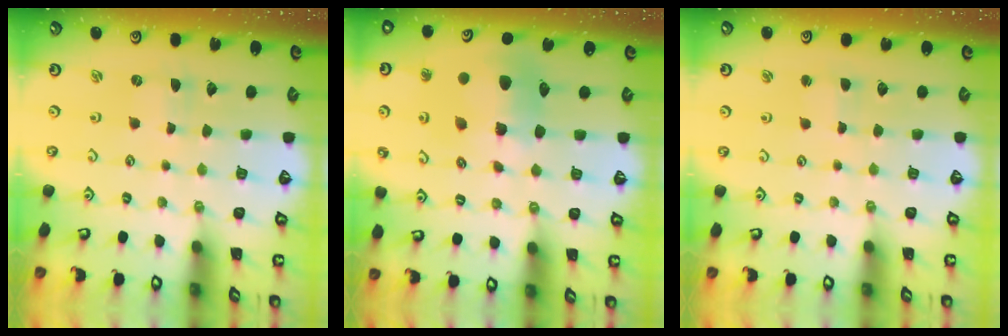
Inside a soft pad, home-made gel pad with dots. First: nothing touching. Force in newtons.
{"total": 13.9, "press": 13.8, "slide": 2.1}
{"total": 2.1, "press": 2.0, "slide": 0.3}